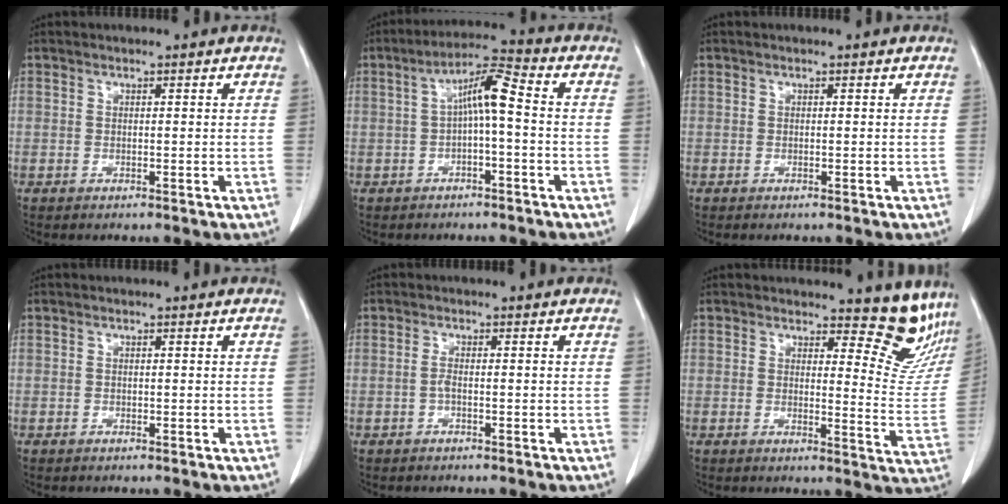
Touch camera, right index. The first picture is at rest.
{"total": 6.5, "force": [-0.1, 0.9, 6.5], "torque": [-0.116, 0.028, -0.004]}
{"total": 0.0}
{"total": 0.0}
{"total": 1.1, "force": [-0.4, 0.1, 1.0], "torque": [-0.019, 0.002, -0.007]}
{"total": 10.1, "force": [9.3, 2.8, 2.6], "torque": [-0.005, -0.059, 0.083]}